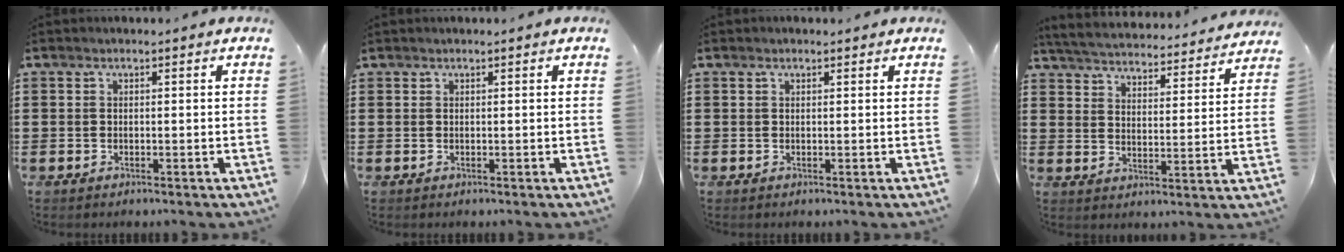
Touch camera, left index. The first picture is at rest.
{"total": 0.0}
{"total": 0.5, "force": [0.4, 0.2, 0.2], "torque": [-0.005, 0.003, 0.008]}
{"total": 4.1, "force": [4.1, -0.4, 0.3], "torque": [-0.030, -0.037, 0.065]}